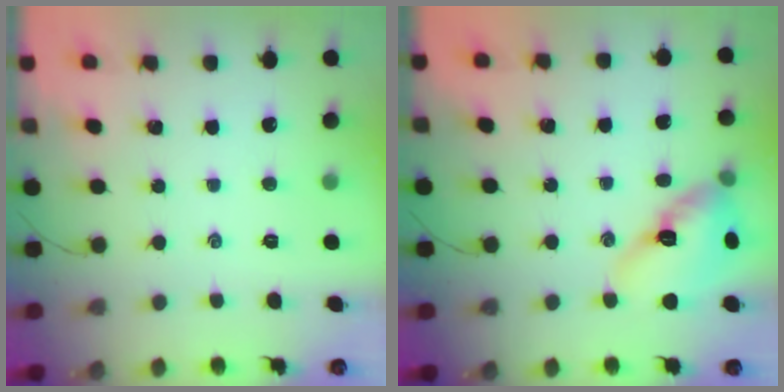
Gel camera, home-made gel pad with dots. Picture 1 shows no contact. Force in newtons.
{"total": 14.6, "press": 14.4, "slide": 2.5}